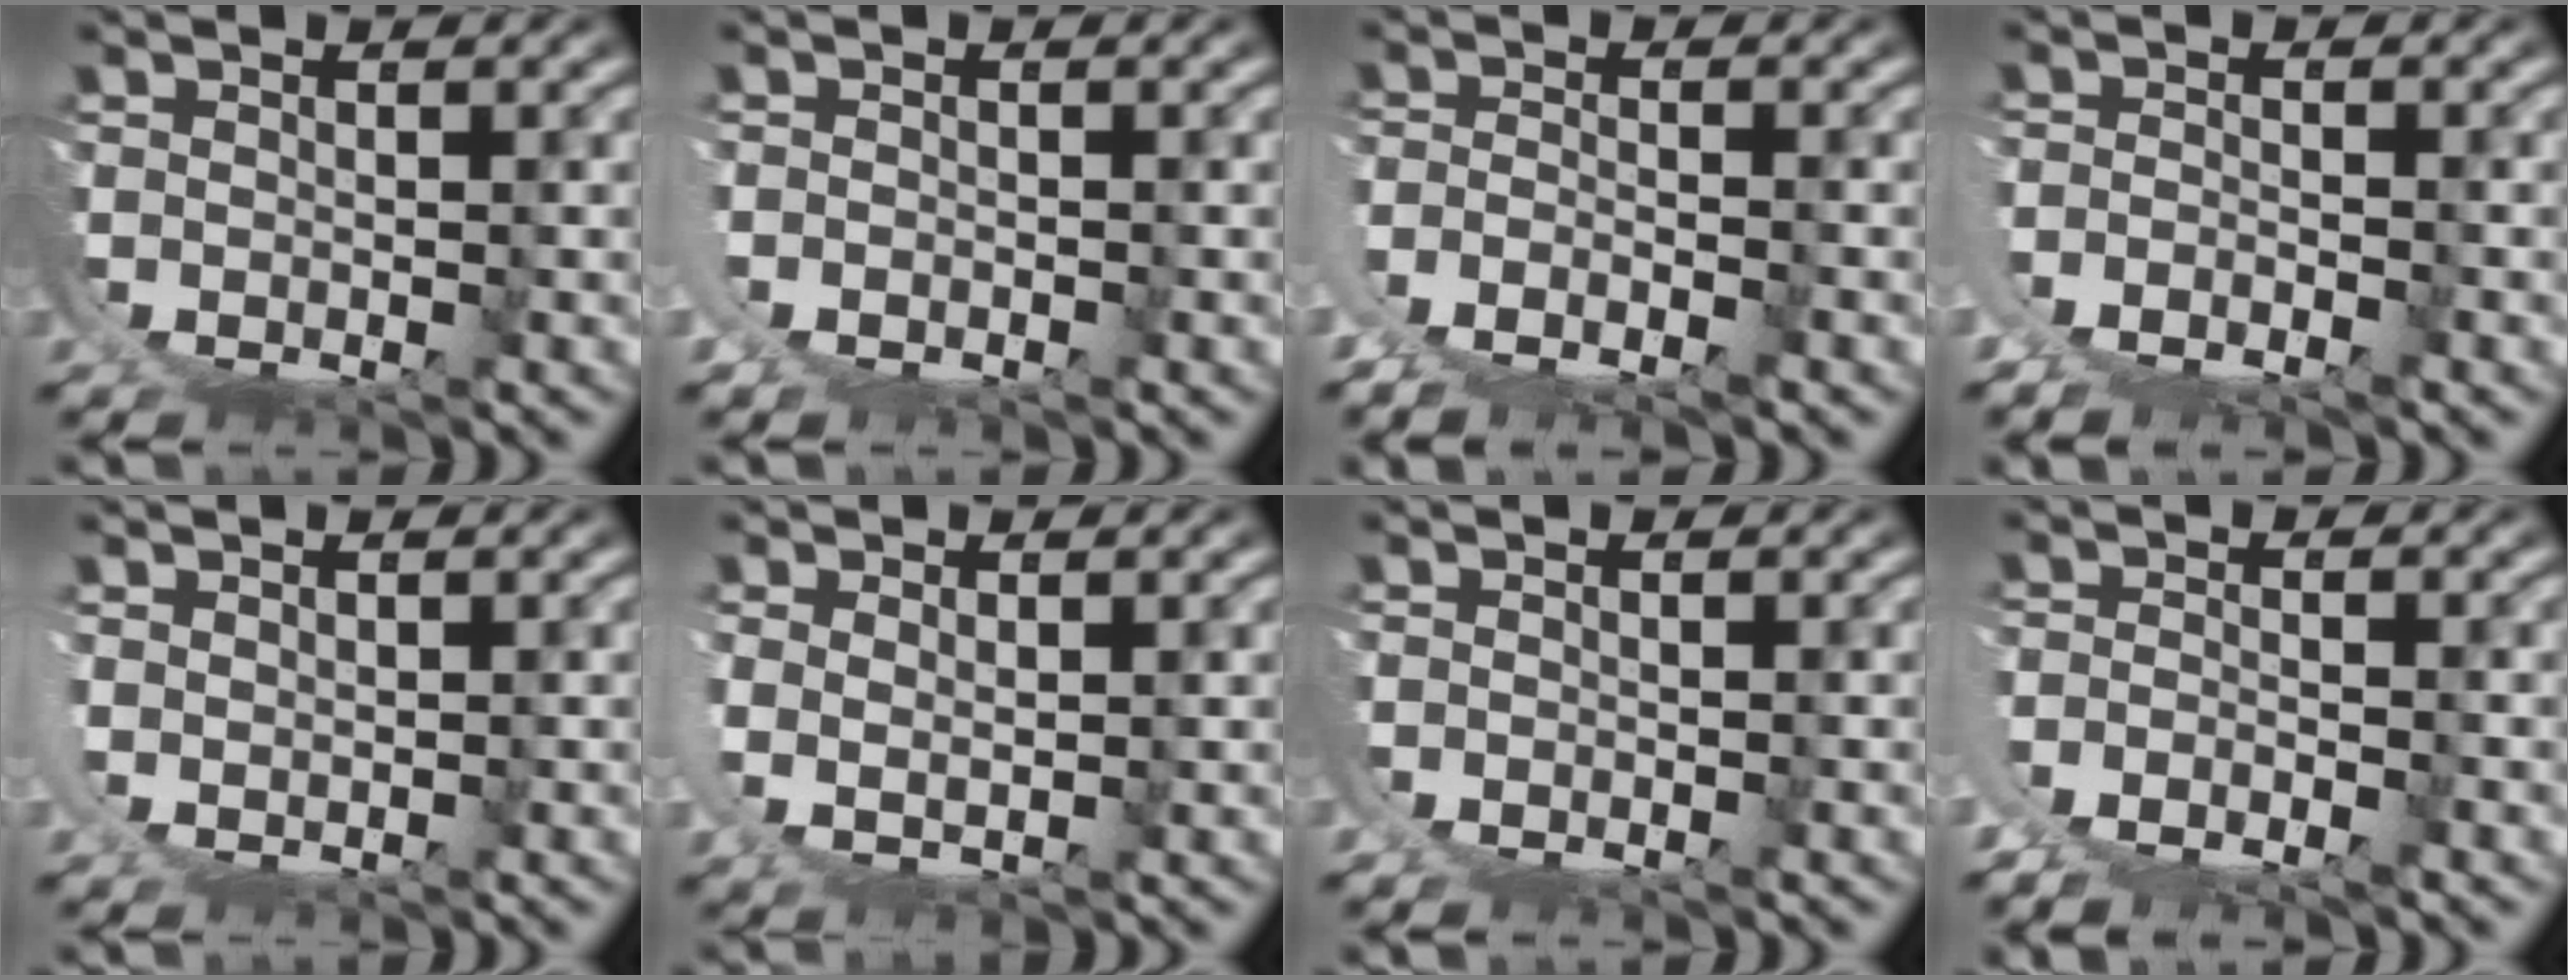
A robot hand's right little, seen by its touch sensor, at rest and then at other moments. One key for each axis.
{"total": 1.3, "fx": 0.2, "fy": 1.1, "fz": 0.6, "tx": -0.018, "ty": 0.000, "tz": 0.003}
{"total": 5.3, "fx": -0.8, "fy": 4.3, "fz": 3.0, "tx": -0.075, "ty": -0.020, "tz": -0.012}
{"total": 3.3, "fx": -0.6, "fy": 2.7, "fz": 1.8, "tx": -0.040, "ty": -0.009, "tz": -0.010}
{"total": 1.6, "fx": 1.6, "fy": 0.1, "fz": 0.2, "tx": -0.011, "ty": 0.000, "tz": 0.028}
{"total": 3.1, "fx": 1.9, "fy": 1.0, "fz": 2.2, "tx": -0.053, "ty": -0.007, "tz": 0.043}
{"total": 0.0}
{"total": 4.2, "fx": -0.7, "fy": 3.4, "fz": 2.3, "tx": -0.055, "ty": -0.014, "tz": -0.012}